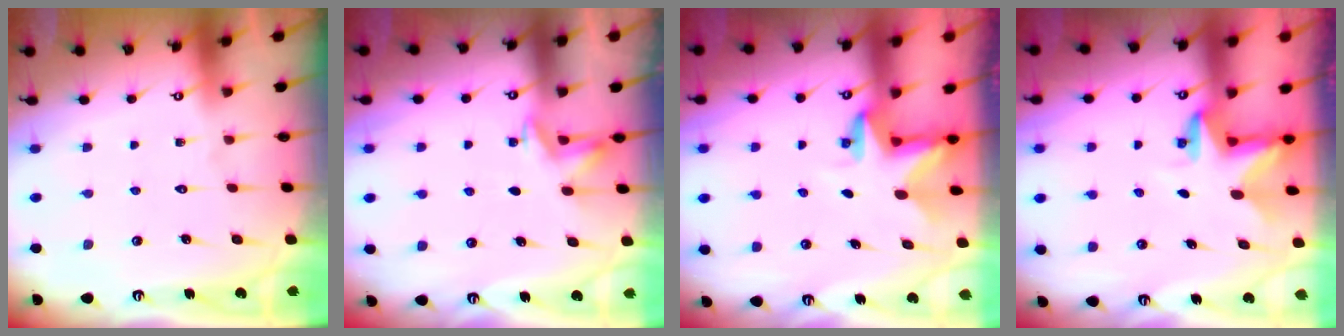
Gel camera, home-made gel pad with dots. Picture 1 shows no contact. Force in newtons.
{"total": 3.3, "press": 3.0, "slide": 1.5}
{"total": 2.9, "press": 2.9, "slide": 0.1}
{"total": 2.9, "press": 2.9, "slide": 0.1}